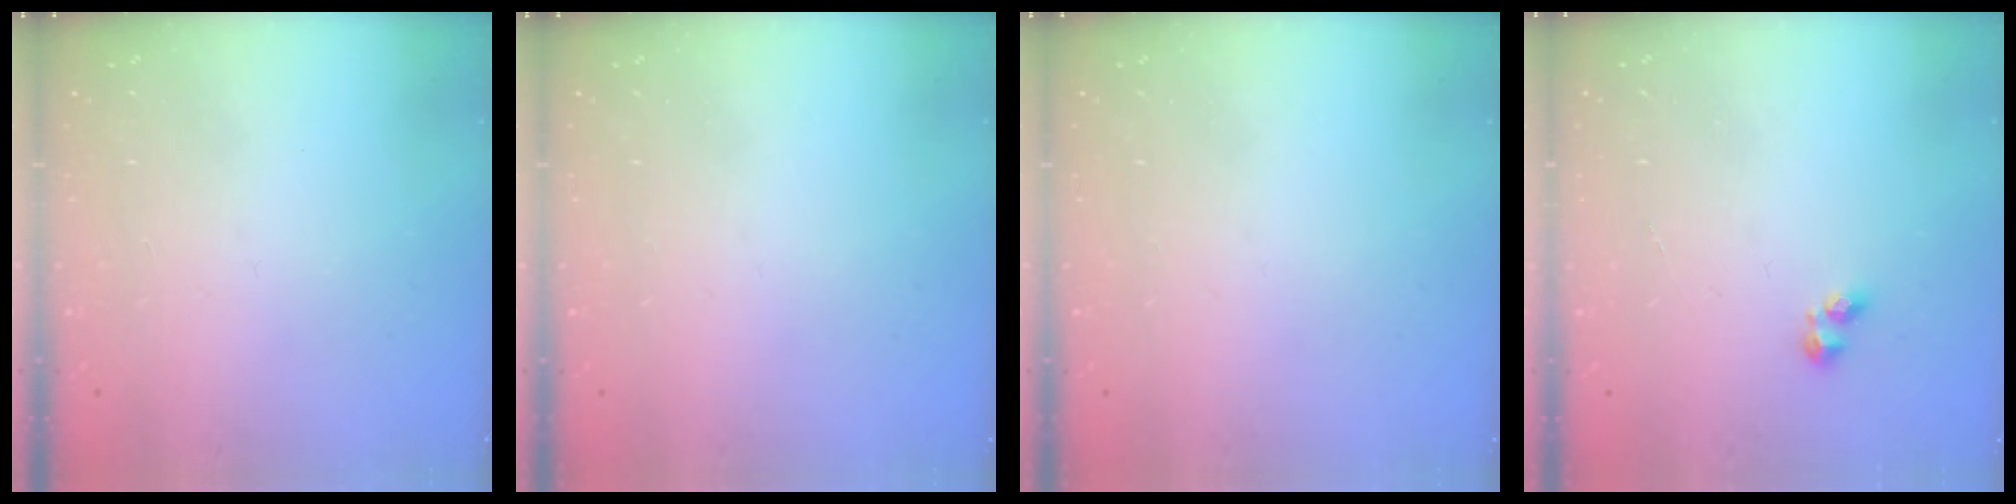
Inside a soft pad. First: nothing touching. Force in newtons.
{"total": 0.0}
{"total": 0.0}
{"total": 2.5, "press": 2.3, "slide": 0.9}